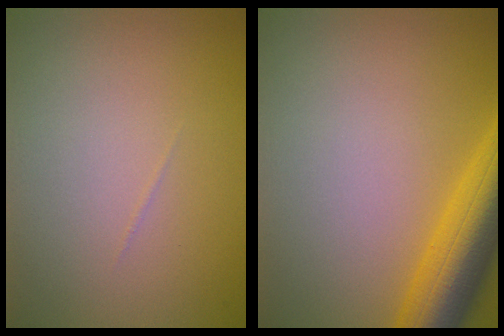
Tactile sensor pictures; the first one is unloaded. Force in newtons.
{"total": 6.8, "press": 6.8, "slide": 0.4}